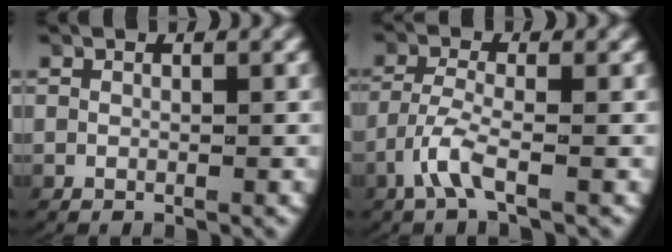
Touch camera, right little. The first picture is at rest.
{"total": 3.1, "force": [-1.9, 0.9, 2.3], "torque": [-0.061, -0.012, -0.031]}